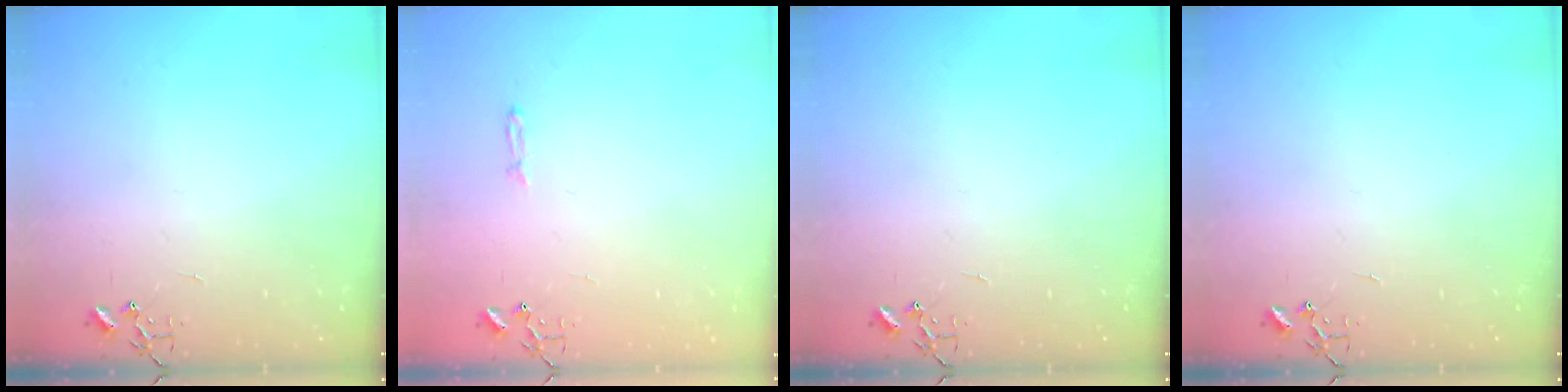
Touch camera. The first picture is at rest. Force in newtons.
{"total": 3.5, "press": 3.5, "slide": 0.5}
{"total": 0.0}
{"total": 0.0}